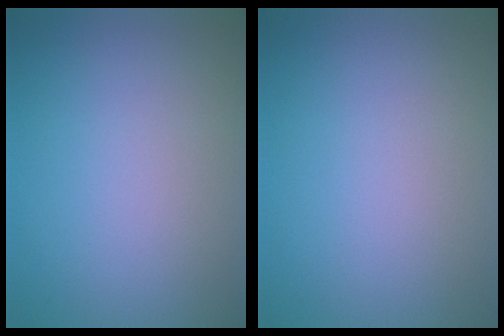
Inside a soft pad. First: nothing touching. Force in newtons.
{"total": 0.0}